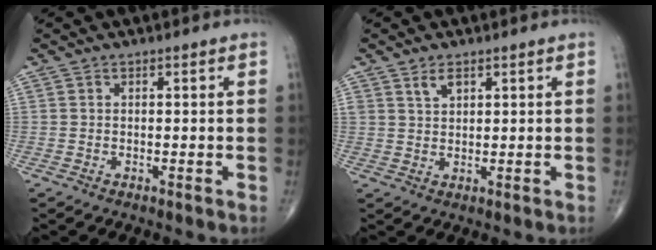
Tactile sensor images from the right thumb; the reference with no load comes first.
{"total": 2.5, "force": [1.6, 1.3, 1.4], "torque": [-0.020, -0.009, 0.035]}